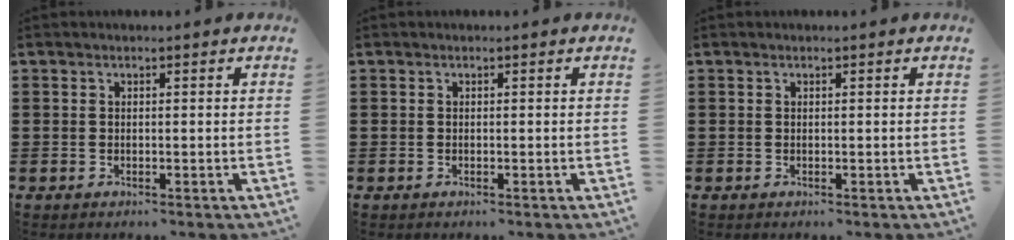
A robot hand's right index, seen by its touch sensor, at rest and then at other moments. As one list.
[{"total": 0.0}, {"total": 0.0}]